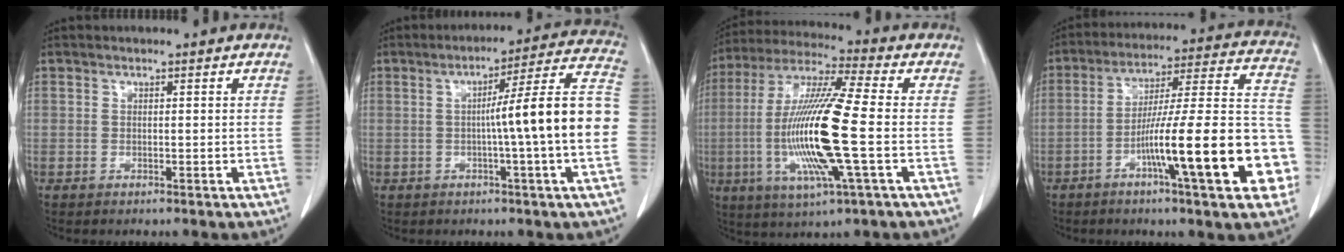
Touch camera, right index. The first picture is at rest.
{"total": 14.6, "force": [-1.4, -1.8, 14.5], "torque": [-0.196, 0.019, -0.028]}
{"total": 17.5, "force": [-2.8, 0.7, 17.3], "torque": [-0.357, -0.010, -0.058]}
{"total": 21.3, "force": [-7.5, 1.8, 19.8], "torque": [-0.236, 0.019, -0.111]}